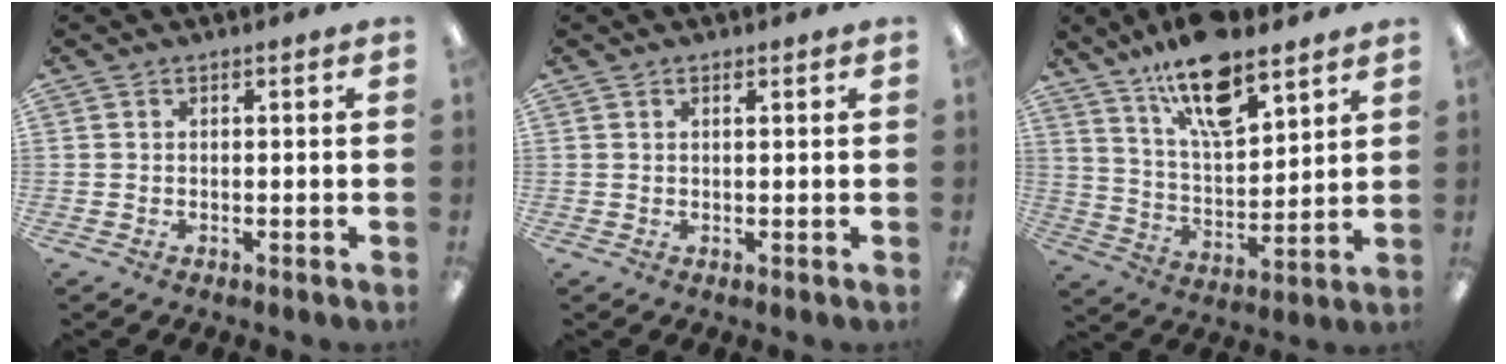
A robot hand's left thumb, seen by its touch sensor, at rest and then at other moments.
{"total": 0.8, "force": [0.6, 0.3, 0.4], "torque": [-0.002, -0.003, 0.010]}
{"total": 17.0, "force": [12.3, 6.2, 10.1], "torque": [-0.176, -0.056, 0.209]}